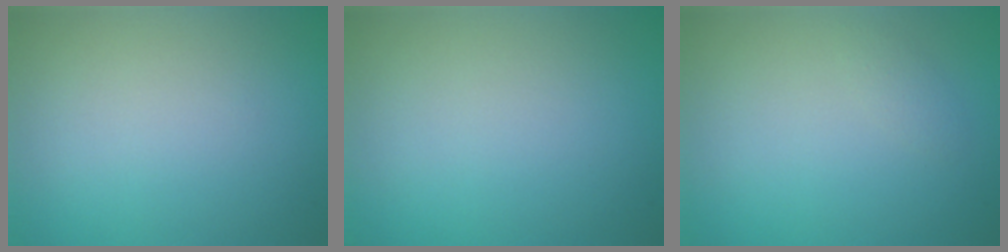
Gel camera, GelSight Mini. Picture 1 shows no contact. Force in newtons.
{"total": 0.0}
{"total": 0.7, "press": 0.7, "slide": 0.0}